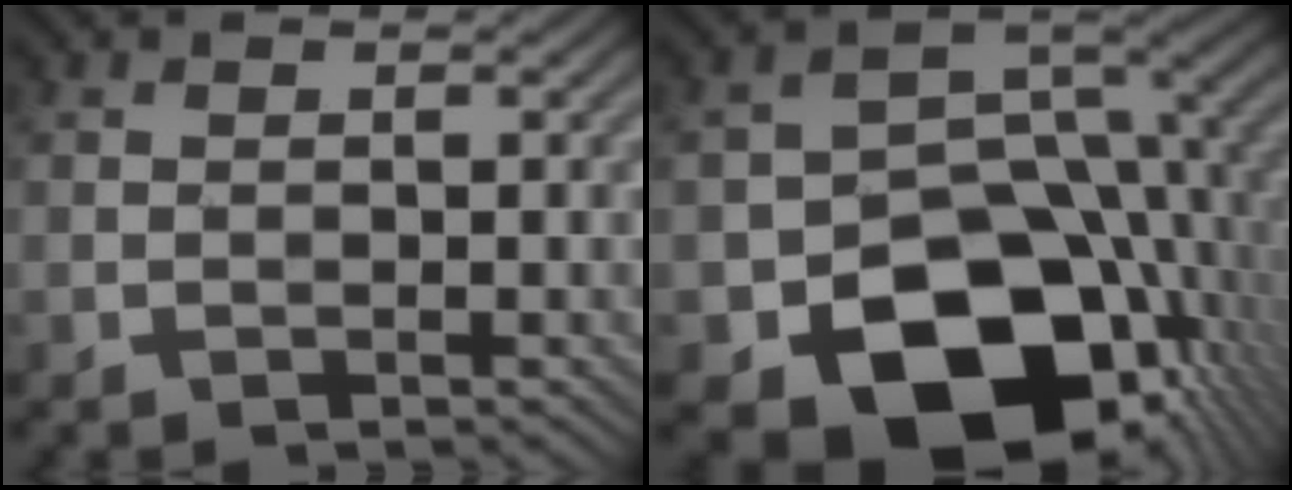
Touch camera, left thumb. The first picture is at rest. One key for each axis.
{"total": 16.1, "fx": -6.8, "fy": 11.0, "fz": 9.6, "tx": -0.125, "ty": -0.036, "tz": -0.107}